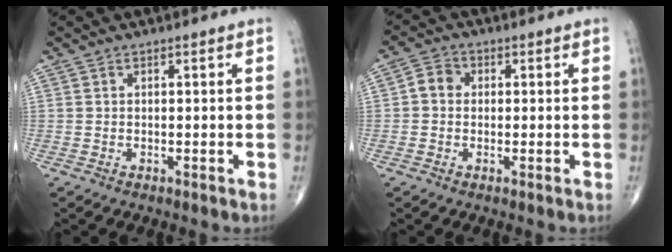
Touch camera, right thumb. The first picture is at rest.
{"total": 3.5, "force": [0.1, 3.0, 1.7], "torque": [-0.020, 0.010, -0.007]}